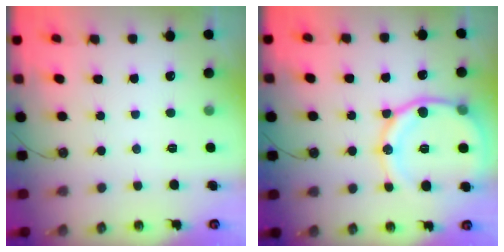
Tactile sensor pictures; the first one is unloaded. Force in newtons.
{"total": 15.6, "press": 15.5, "slide": 1.8}